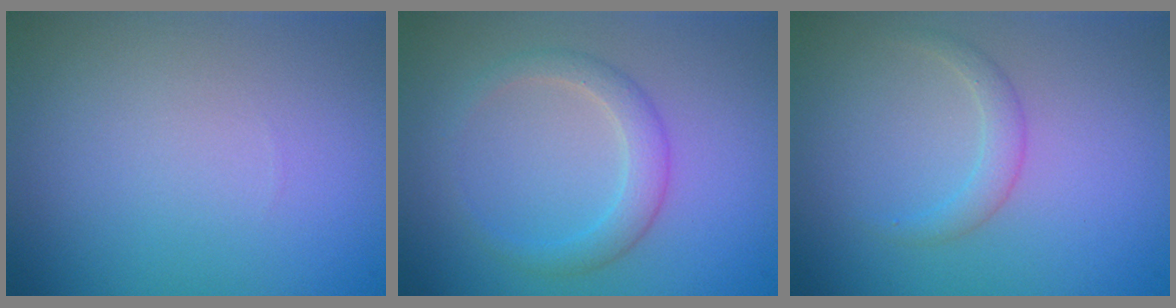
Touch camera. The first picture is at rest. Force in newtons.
{"total": 2.4, "press": 2.4, "slide": 0.1}
{"total": 1.5, "press": 1.5, "slide": 0.1}